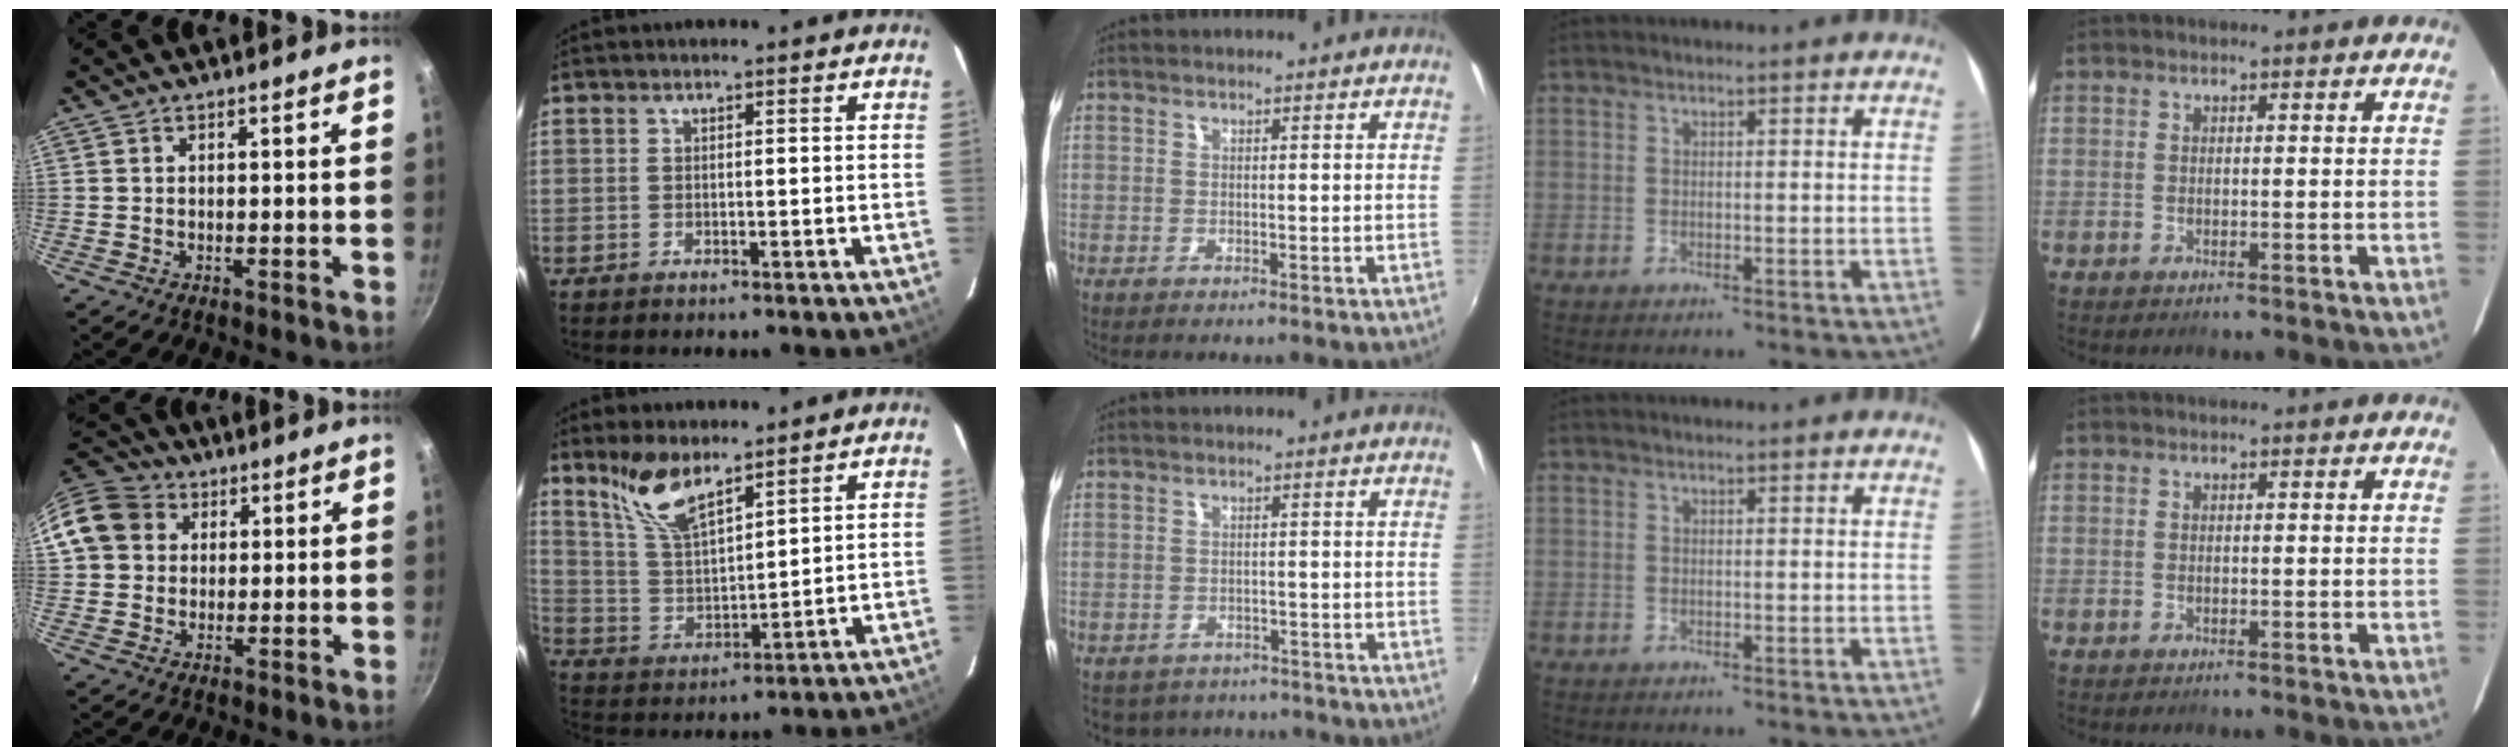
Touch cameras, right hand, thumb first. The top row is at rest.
{"thumb": {"total": 11.4, "force": [2.8, 10.0, 4.9], "torque": [-0.078, 0.023, 0.038]}, "index": {"total": 9.7, "force": [7.3, 2.9, 5.7], "torque": [-0.112, 0.005, 0.154]}, "middle": {"total": 7.9, "force": [-6.7, 3.6, 1.9], "torque": [-0.047, -0.007, -0.088]}}